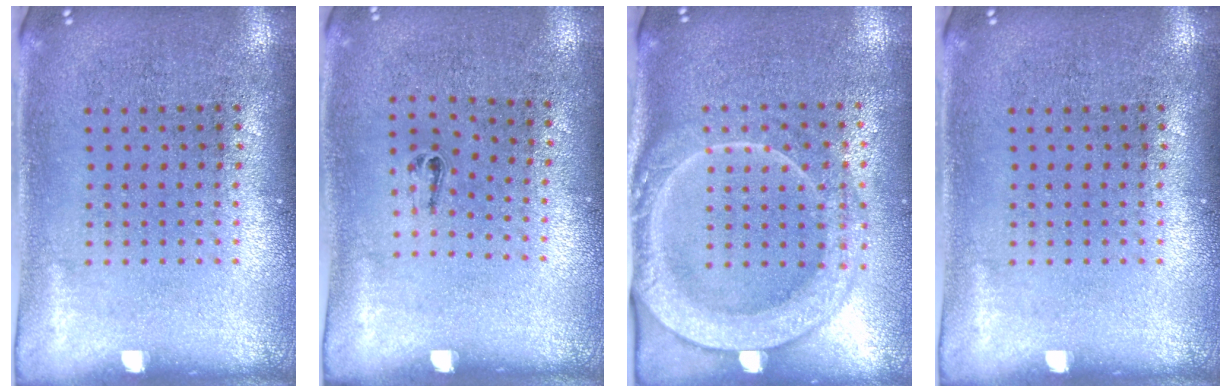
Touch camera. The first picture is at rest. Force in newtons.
{"total": 0.5, "press": 0.3, "slide": 0.5}
{"total": 2.3, "press": 2.2, "slide": 0.9}
{"total": 0.0}